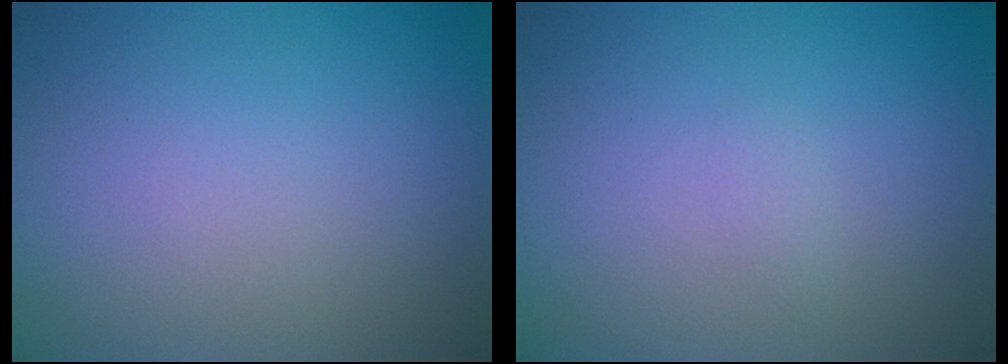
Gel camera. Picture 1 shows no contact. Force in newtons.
{"total": 0.6, "press": 0.6, "slide": 0.0}